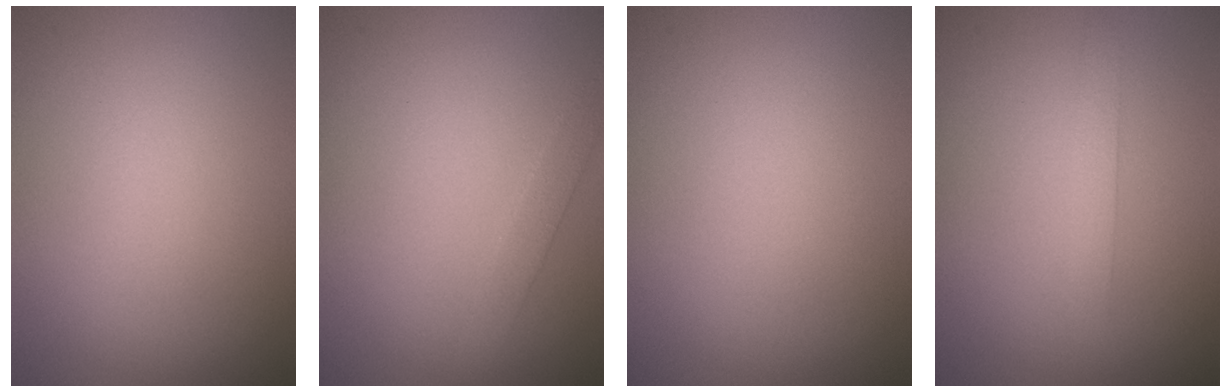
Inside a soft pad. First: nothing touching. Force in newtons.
{"total": 1.9, "press": 1.9, "slide": 0.1}
{"total": 0.0}
{"total": 1.5, "press": 1.4, "slide": 0.1}